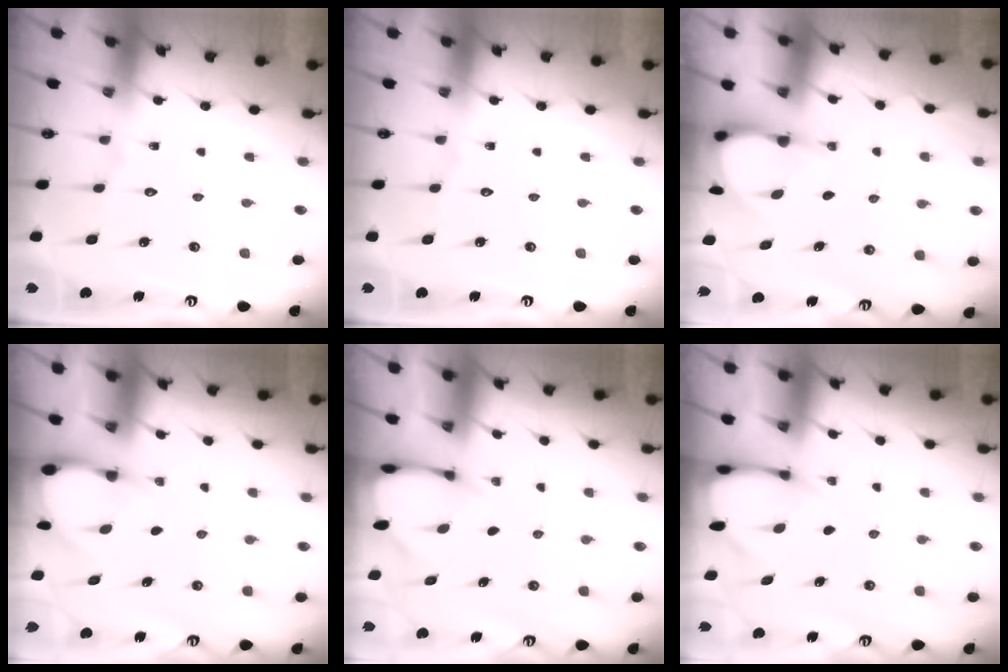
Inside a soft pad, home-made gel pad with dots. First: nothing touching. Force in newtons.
{"total": 0.0}
{"total": 4.0, "press": 4.0, "slide": 0.3}
{"total": 3.1, "press": 3.1, "slide": 0.3}
{"total": 2.0, "press": 2.0, "slide": 0.1}
{"total": 2.4, "press": 2.4, "slide": 0.3}